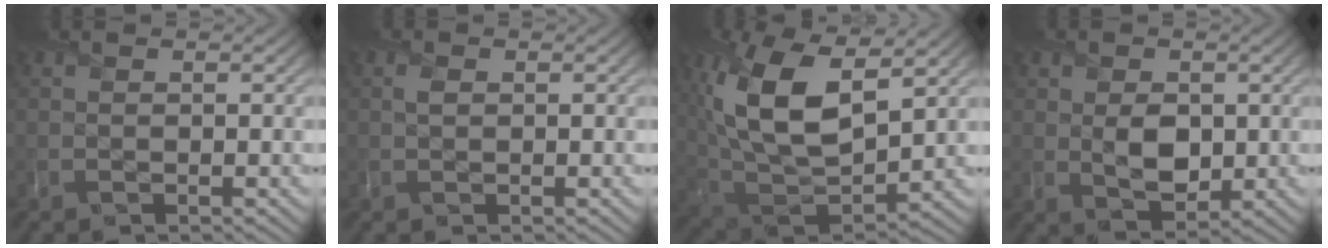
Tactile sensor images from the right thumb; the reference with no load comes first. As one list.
[{"total": 0.7, "force": [0.1, 0.6, 0.4], "torque": [-0.011, -0.003, 0.003]}, {"total": 14.6, "force": [4.9, 7.2, 11.8], "torque": [-0.258, 0.001, 0.097]}, {"total": 4.3, "force": [0.2, 3.1, 3.0], "torque": [-0.059, -0.010, 0.012]}]